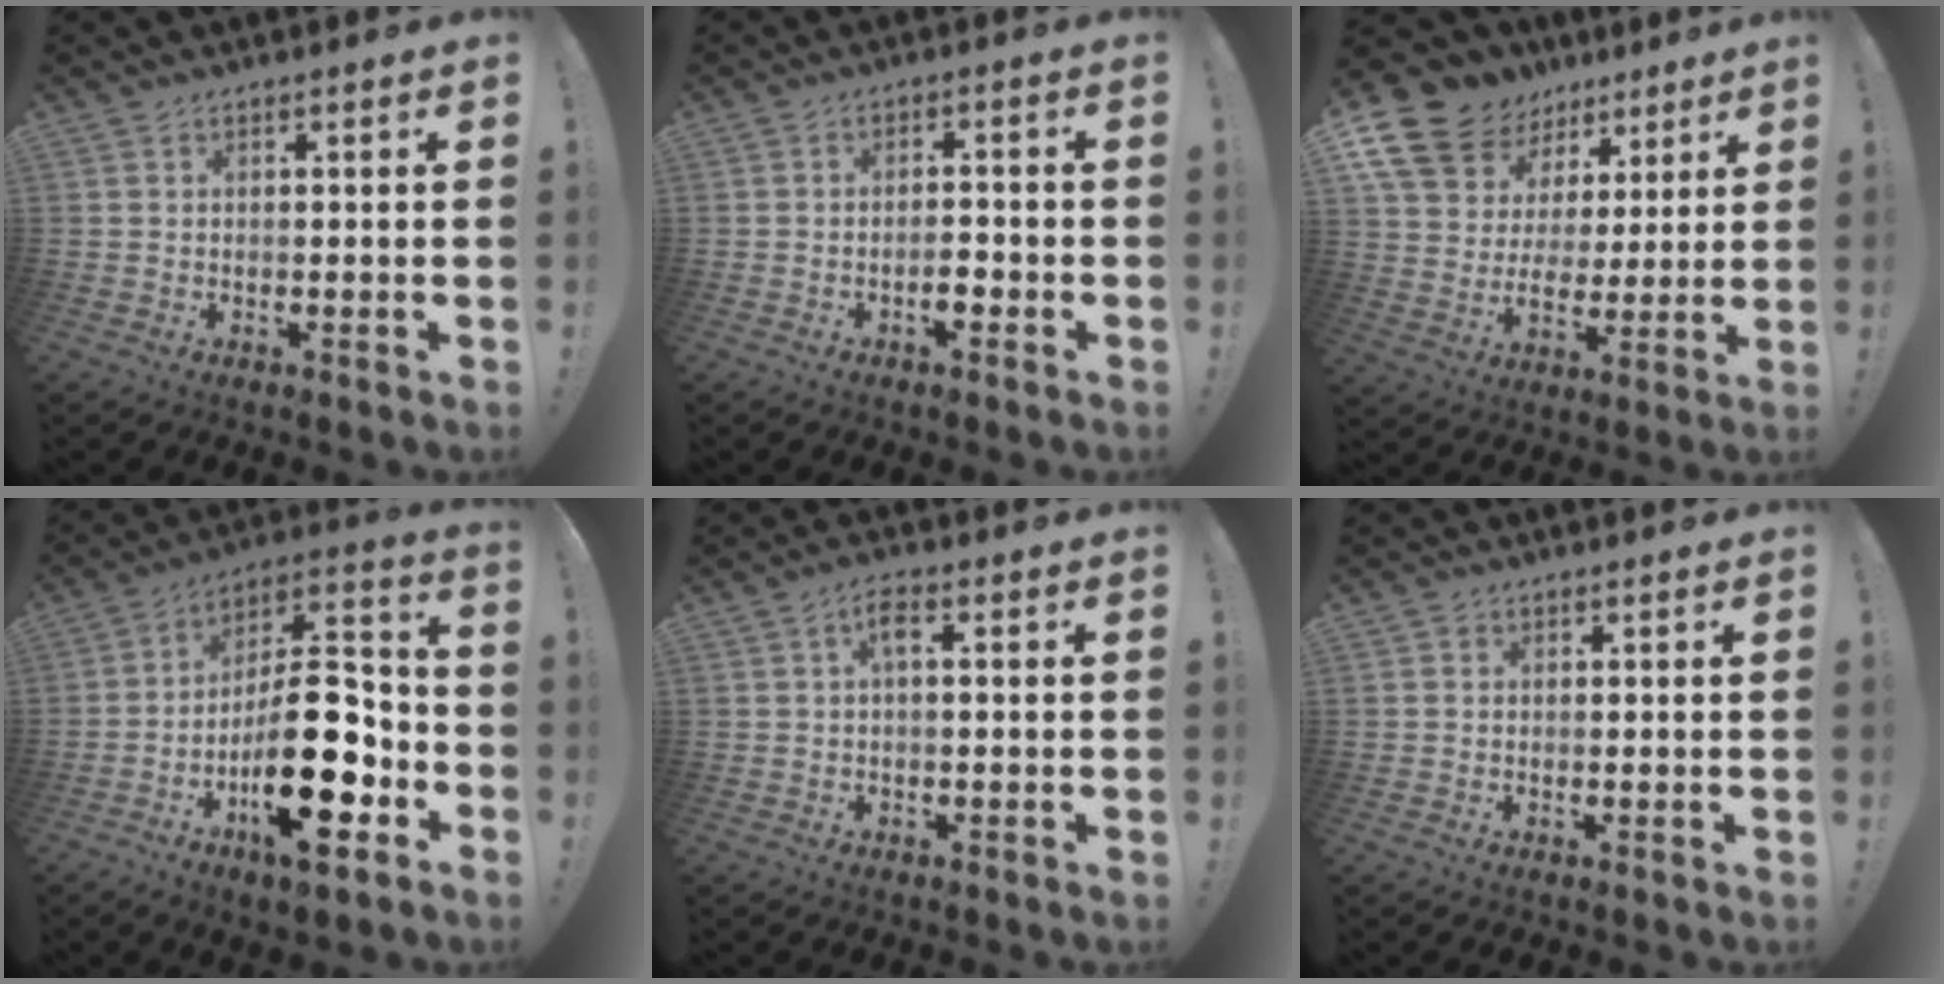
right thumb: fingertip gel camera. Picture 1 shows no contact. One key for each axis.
{"total": 3.6, "fx": -1.8, "fy": 1.4, "fz": 2.8, "tx": -0.038, "ty": 0.008, "tz": -0.032}
{"total": 15.4, "fx": 9.9, "fy": 10.4, "fz": 5.6, "tx": -0.104, "ty": -0.066, "tz": 0.198}
{"total": 23.5, "fx": -7.9, "fy": 9.3, "fz": 20.1, "tx": -0.346, "ty": 0.047, "tz": -0.120}
{"total": 3.7, "fx": 0.6, "fy": 1.3, "fz": 3.4, "tx": -0.066, "ty": 0.010, "tz": 0.007}
{"total": 0.6, "fx": 0.1, "fy": 0.6, "fz": 0.0, "tx": -0.005, "ty": 0.004, "tz": 0.002}